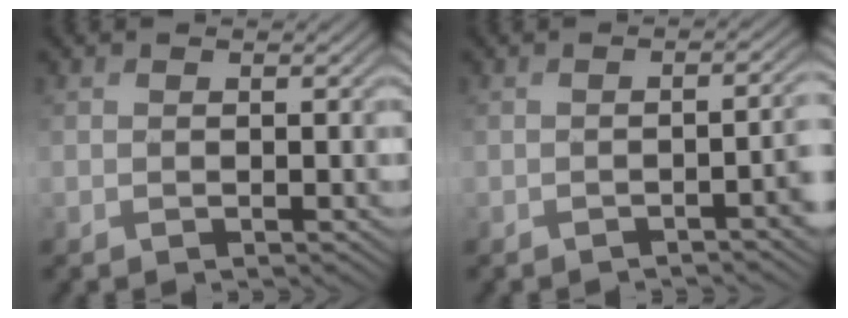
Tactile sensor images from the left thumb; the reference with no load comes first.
{"total": 3.6, "force": [-1.3, 0.8, 3.2], "torque": [-0.034, 0.007, -0.028]}